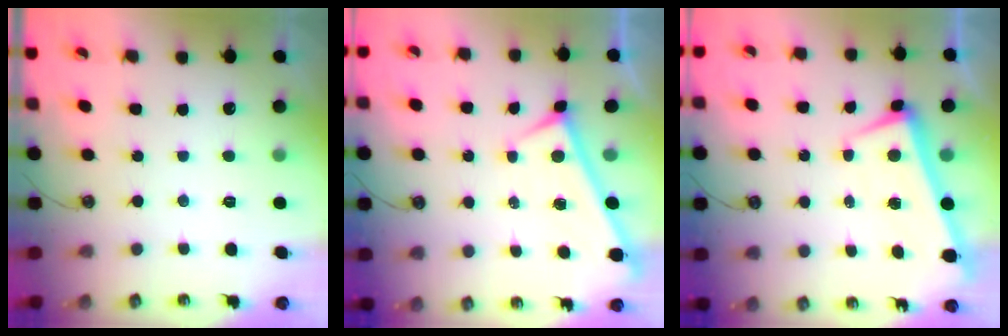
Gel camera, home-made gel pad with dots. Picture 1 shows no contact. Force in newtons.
{"total": 0.0}
{"total": 2.1, "press": 1.9, "slide": 0.8}